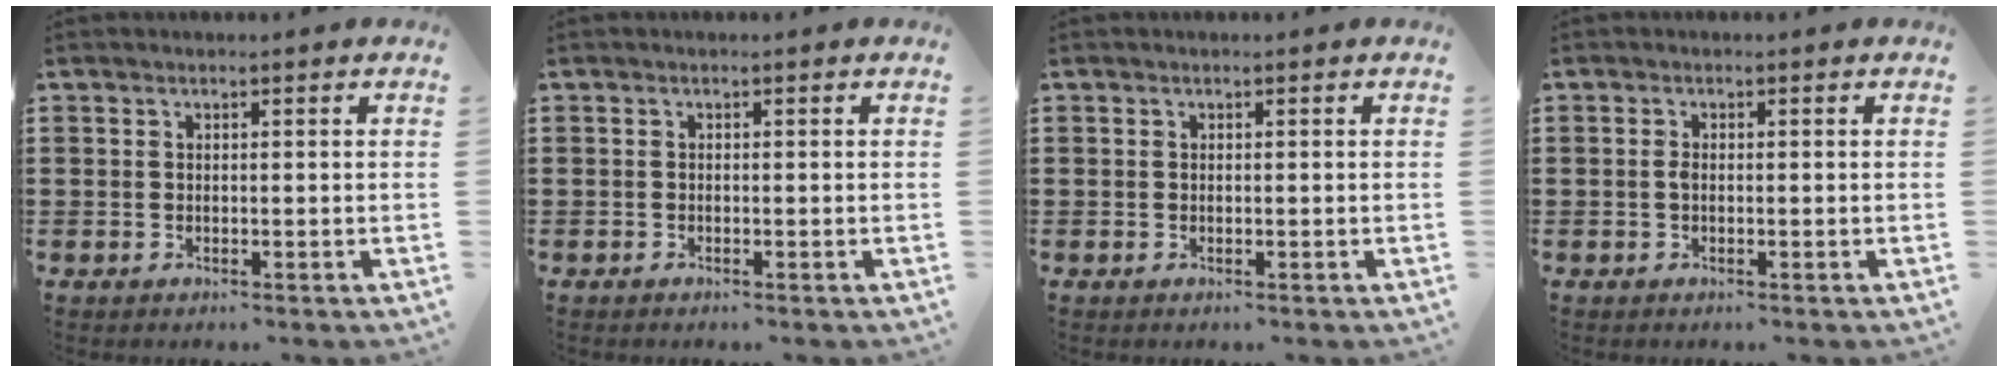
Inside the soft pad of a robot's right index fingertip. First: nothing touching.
{"total": 0.0}
{"total": 0.0}
{"total": 1.1, "force": [-0.2, 0.5, 1.0], "torque": [-0.027, -0.004, -0.006]}